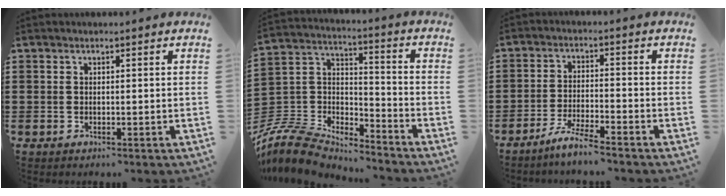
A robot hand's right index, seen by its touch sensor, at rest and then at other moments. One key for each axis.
{"total": 9.2, "fx": -8.4, "fy": 2.8, "fz": 2.3, "tx": -0.079, "ty": -0.004, "tz": -0.173}
{"total": 4.5, "fx": -4.1, "fy": -0.4, "fz": 1.7, "tx": -0.043, "ty": -0.007, "tz": -0.082}